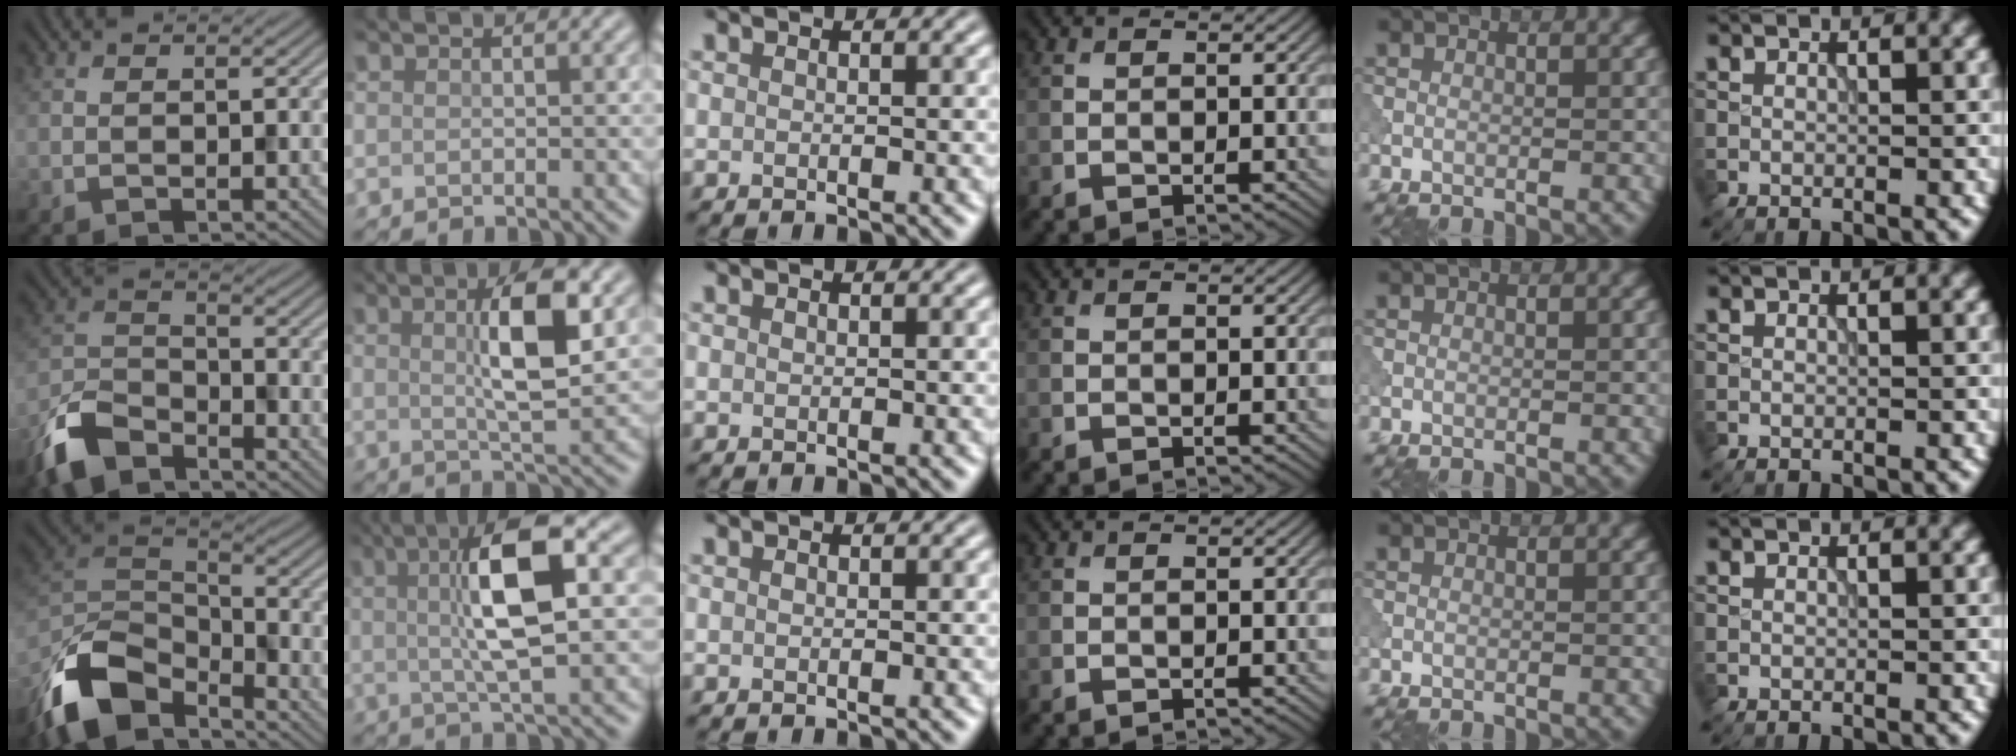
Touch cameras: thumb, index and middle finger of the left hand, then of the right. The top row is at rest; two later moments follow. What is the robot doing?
{"motion": "shake", "object": "bell"}